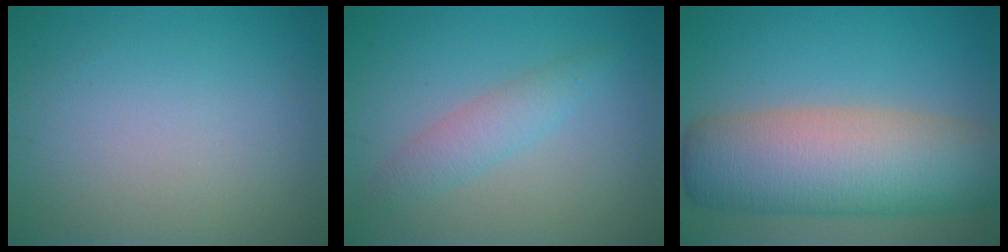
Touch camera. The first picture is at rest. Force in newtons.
{"total": 2.4, "press": 2.4, "slide": 0.1}
{"total": 11.3, "press": 11.3, "slide": 0.2}